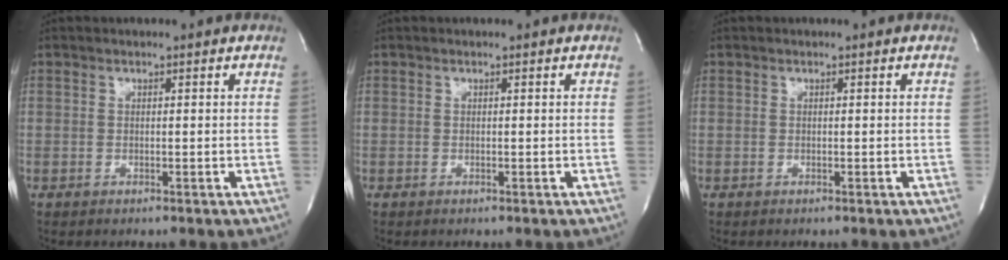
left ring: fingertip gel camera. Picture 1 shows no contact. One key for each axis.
{"total": 0.0}
{"total": 0.0}